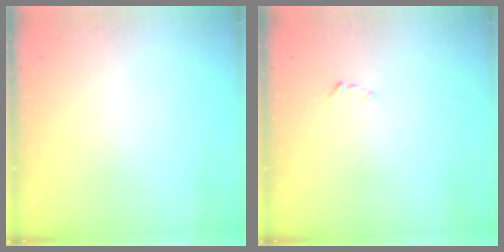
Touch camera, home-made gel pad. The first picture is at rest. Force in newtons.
{"total": 2.2, "press": 2.1, "slide": 0.3}